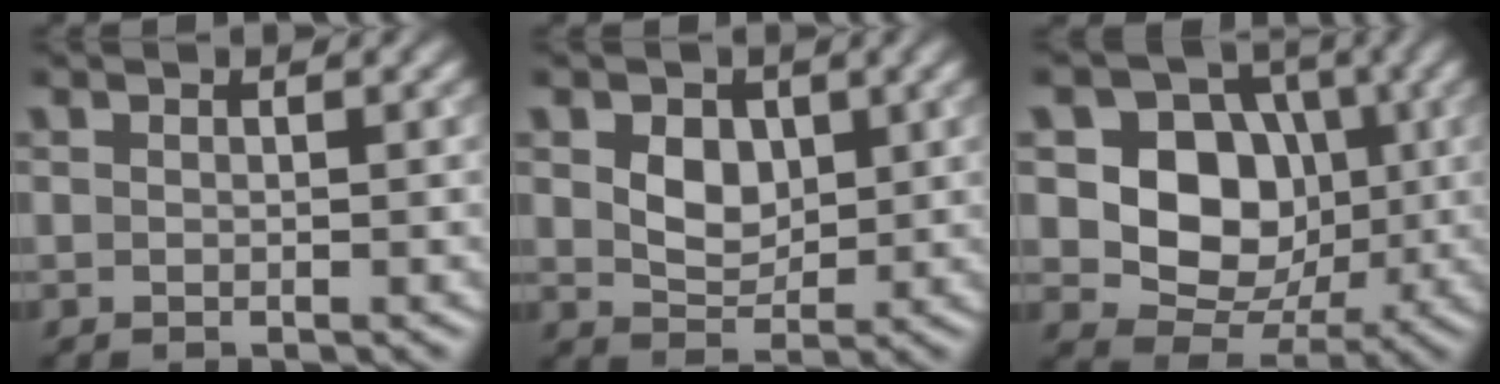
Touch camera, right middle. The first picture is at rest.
{"total": 3.4, "force": [1.0, 2.5, 2.2], "torque": [-0.045, -0.003, 0.013]}
{"total": 8.5, "force": [0.8, 7.0, 4.8], "torque": [-0.074, -0.001, 0.003]}